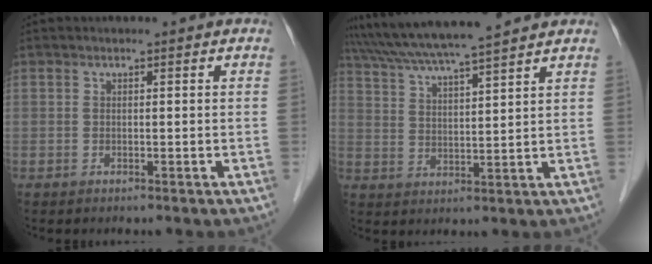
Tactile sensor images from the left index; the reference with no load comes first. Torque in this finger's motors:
{"motor_torque": [0.10, -0.72, 0.64, 0.21]}